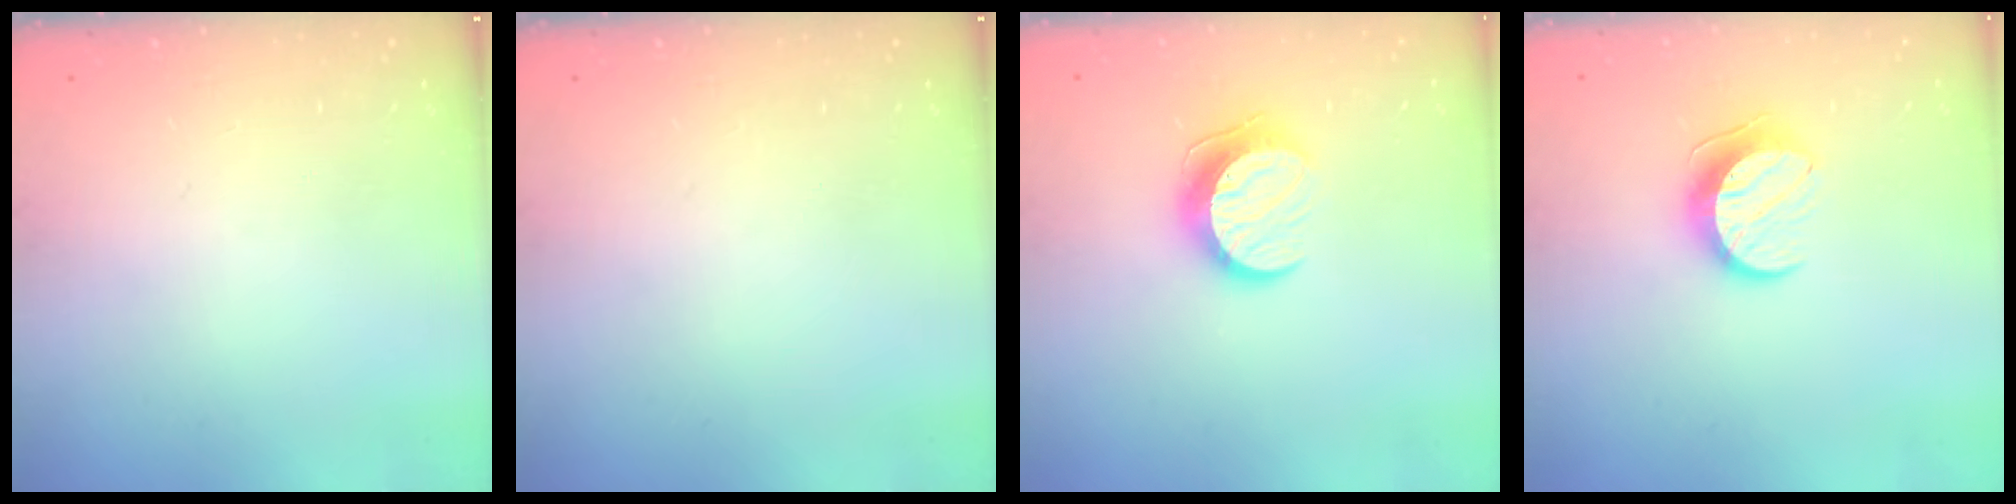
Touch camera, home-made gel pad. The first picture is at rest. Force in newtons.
{"total": 0.0}
{"total": 9.9, "press": 9.9, "slide": 0.1}
{"total": 9.5, "press": 9.5, "slide": 0.1}